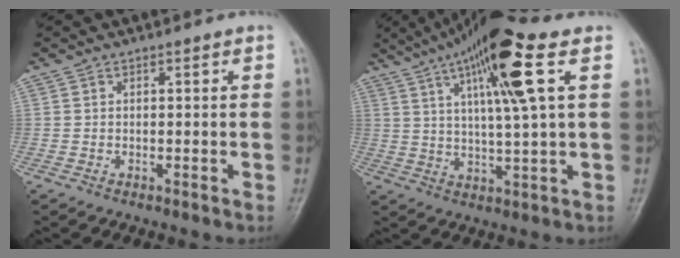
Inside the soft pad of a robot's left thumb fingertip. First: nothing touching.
{"total": 15.5, "force": [6.3, 2.1, 14.0], "torque": [-0.249, -0.003, 0.103]}